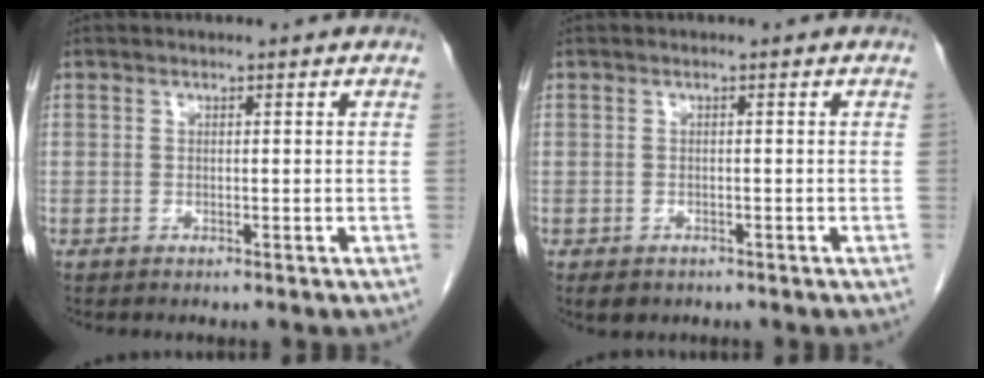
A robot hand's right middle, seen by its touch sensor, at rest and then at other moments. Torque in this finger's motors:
{"motor_torque": [0.02, -0.22, 0.00, 0.00]}